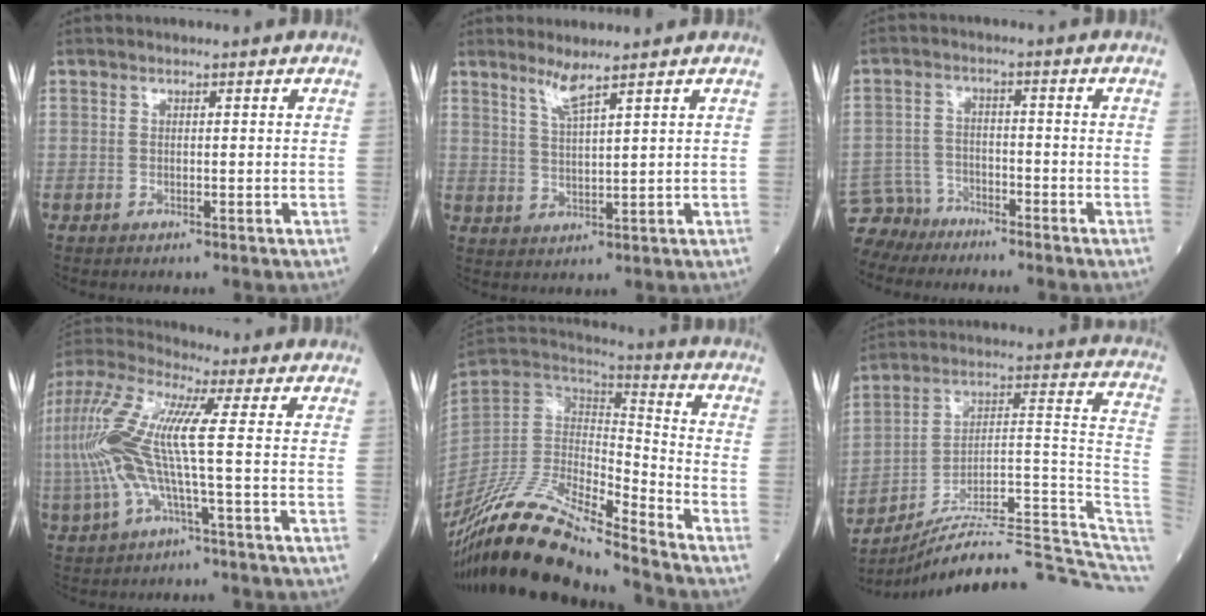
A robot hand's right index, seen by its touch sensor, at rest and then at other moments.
{"total": 3.5, "force": [2.8, -0.5, 2.1], "torque": [-0.044, -0.012, 0.056]}
{"total": 5.4, "force": [-5.0, 1.9, -0.7], "torque": [0.009, -0.003, -0.097]}
{"total": 13.5, "force": [-0.2, 1.5, 13.5], "torque": [-0.310, 0.027, -0.013]}
{"total": 20.0, "force": [-16.9, 1.8, 10.5], "torque": [-0.225, -0.002, -0.323]}
{"total": 21.4, "force": [-19.2, 1.7, 9.2], "torque": [-0.074, 0.058, -0.285]}